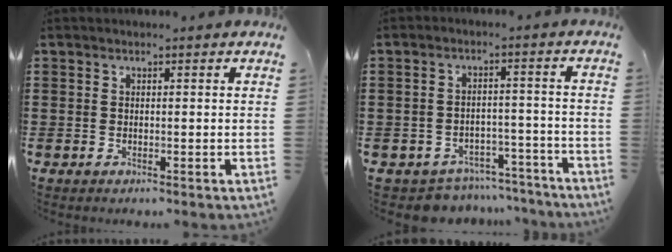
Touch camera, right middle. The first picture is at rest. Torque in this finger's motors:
{"motor_torque": [-0.50, 0.19, -0.02, 0.00]}